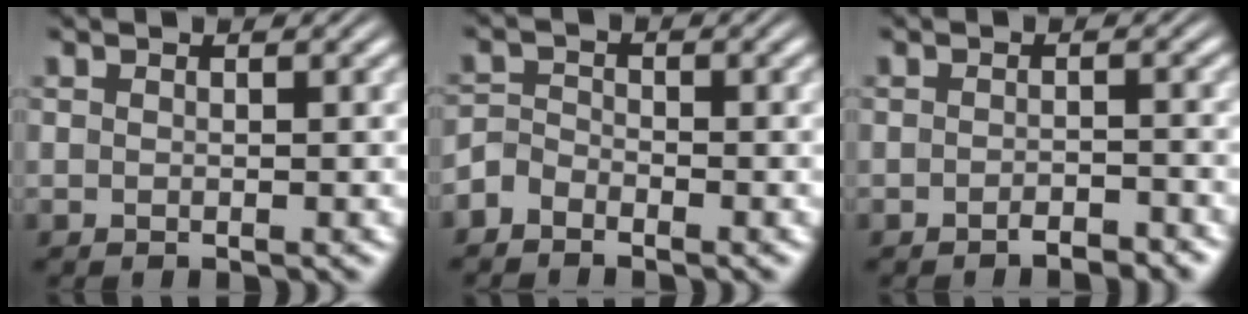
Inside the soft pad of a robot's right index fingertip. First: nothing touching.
{"total": 2.7, "force": [-1.9, 1.9, 0.6], "torque": [-0.019, -0.012, -0.035]}
{"total": 2.1, "force": [-2.0, 0.1, 0.5], "torque": [-0.004, -0.001, -0.036]}